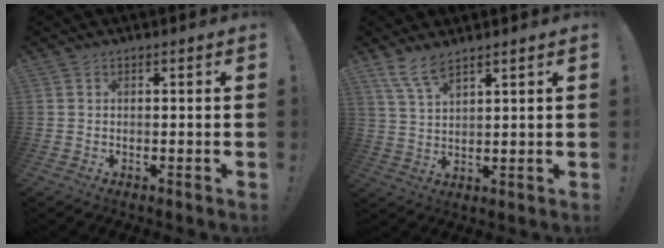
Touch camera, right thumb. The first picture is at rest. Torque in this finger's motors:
{"motor_torque": [1.43, 1.43, 0.81, 0.78, 0.43]}